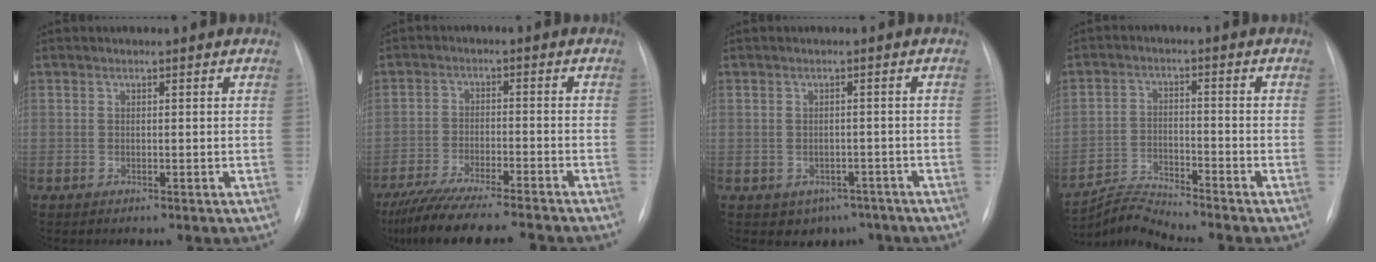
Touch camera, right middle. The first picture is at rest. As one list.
[{"total": 15.5, "force": [-13.5, 1.2, 7.5], "torque": [-0.130, -0.028, -0.210]}, {"total": 4.2, "force": [-2.7, 3.0, 1.0], "torque": [-0.001, 0.008, -0.030]}, {"total": 5.6, "force": [-5.3, -1.8, -0.7], "torque": [-0.006, -0.012, -0.099]}]